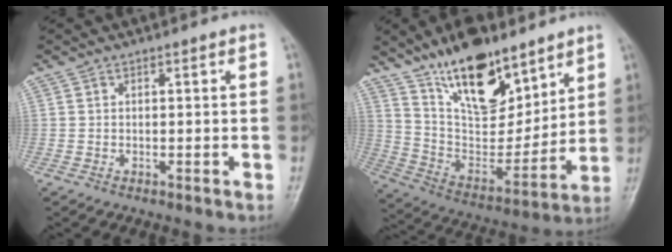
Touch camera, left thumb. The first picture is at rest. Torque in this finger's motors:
{"motor_torque": [0.37, 0.22, 1.06, -1.71, 0.23]}